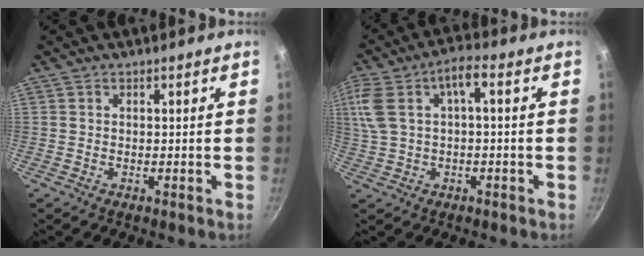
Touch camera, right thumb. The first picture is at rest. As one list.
[{"total": 10.1, "force": [1.2, 4.7, 8.8], "torque": [-0.189, 0.022, 0.024]}]